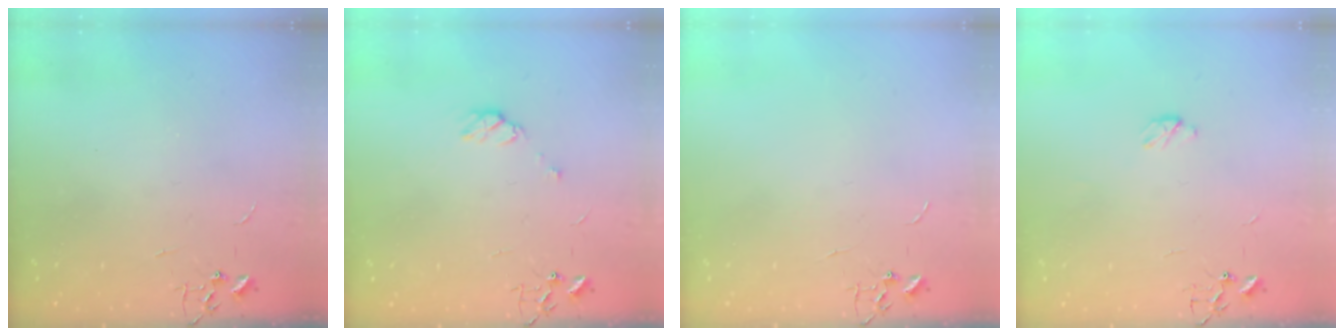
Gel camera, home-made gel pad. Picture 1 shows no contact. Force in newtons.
{"total": 5.3, "press": 5.2, "slide": 0.7}
{"total": 0.0}
{"total": 3.3, "press": 3.3, "slide": 0.5}